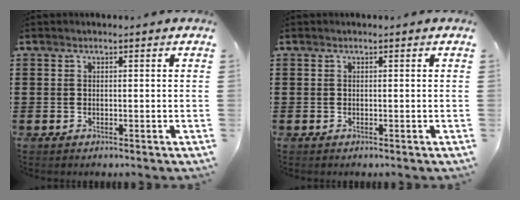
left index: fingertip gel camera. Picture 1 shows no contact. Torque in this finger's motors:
{"motor_torque": [0.21, 0.02, 0.02, -0.01]}